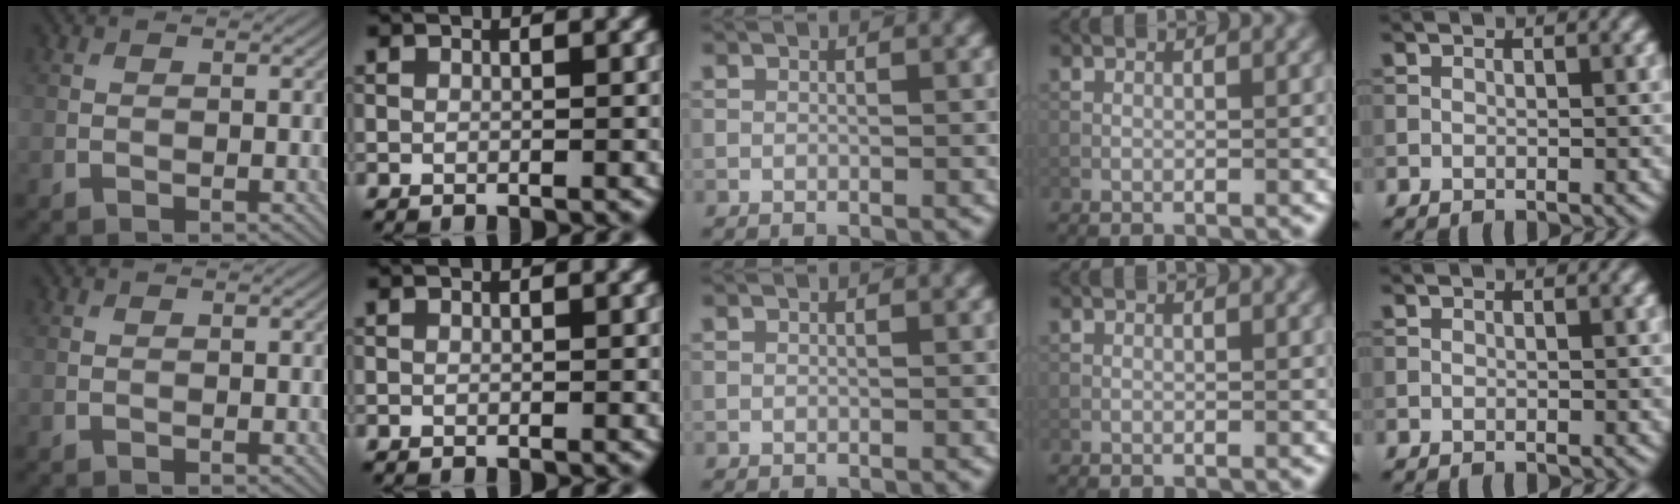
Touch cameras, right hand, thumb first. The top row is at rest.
{}